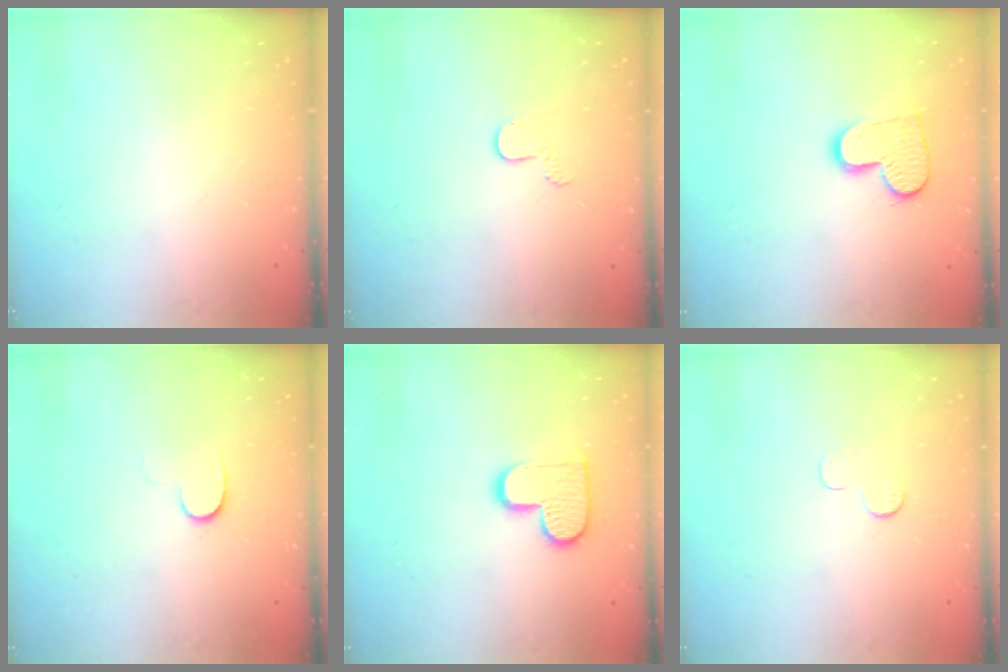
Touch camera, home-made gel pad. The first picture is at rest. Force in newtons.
{"total": 4.9, "press": 4.8, "slide": 0.4}
{"total": 12.0, "press": 11.9, "slide": 0.8}
{"total": 6.8, "press": 6.7, "slide": 1.0}
{"total": 12.0, "press": 12.0, "slide": 0.7}
{"total": 3.7, "press": 3.7, "slide": 0.4}